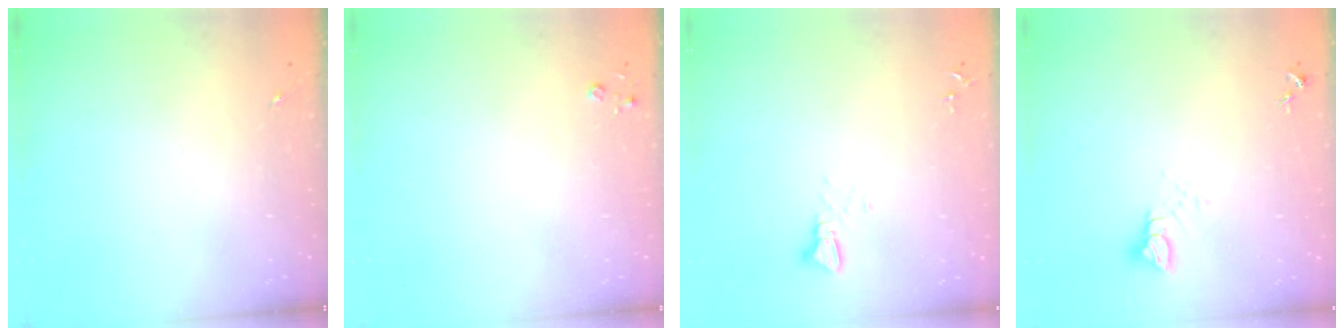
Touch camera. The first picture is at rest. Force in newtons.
{"total": 2.3, "press": 2.3, "slide": 0.3}
{"total": 2.3, "press": 2.3, "slide": 0.1}
{"total": 4.8, "press": 4.8, "slide": 0.4}